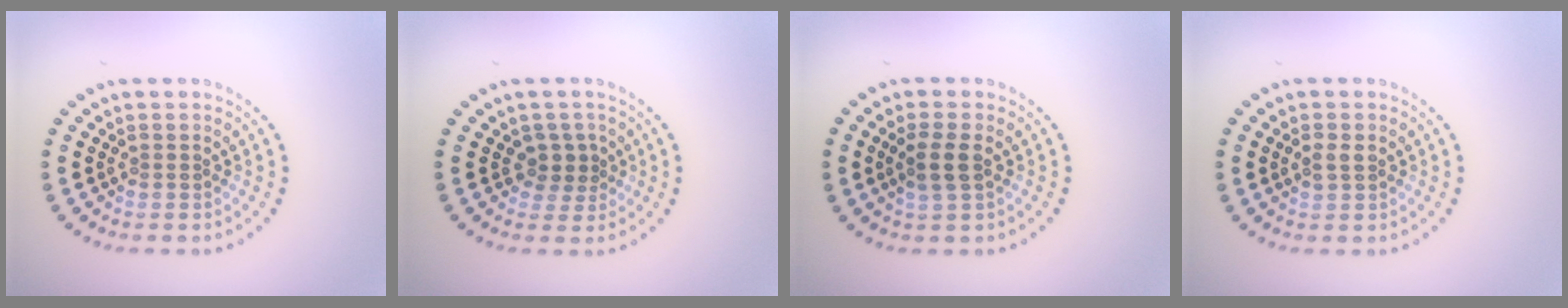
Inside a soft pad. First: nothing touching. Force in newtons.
{"total": 1.8, "press": 1.5, "slide": 1.1}
{"total": 2.2, "press": 2.1, "slide": 0.6}
{"total": 1.3, "press": 1.3, "slide": 0.2}